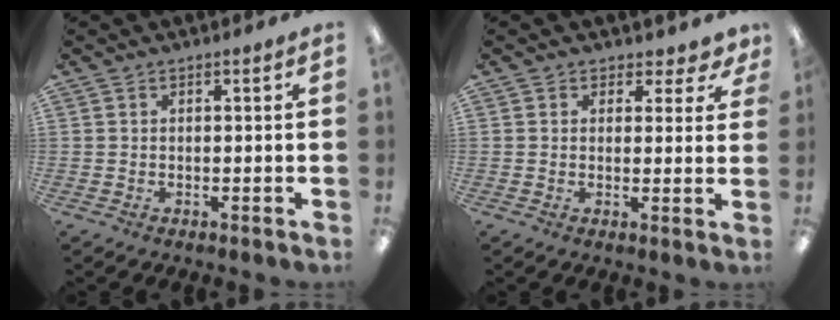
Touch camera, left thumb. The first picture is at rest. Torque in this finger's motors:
{"motor_torque": [0.08, 0.17, 0.05, 0.12, 0.02]}